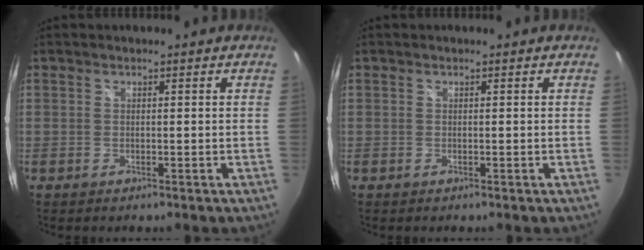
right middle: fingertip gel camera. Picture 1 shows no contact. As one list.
[{"total": 0.0}]